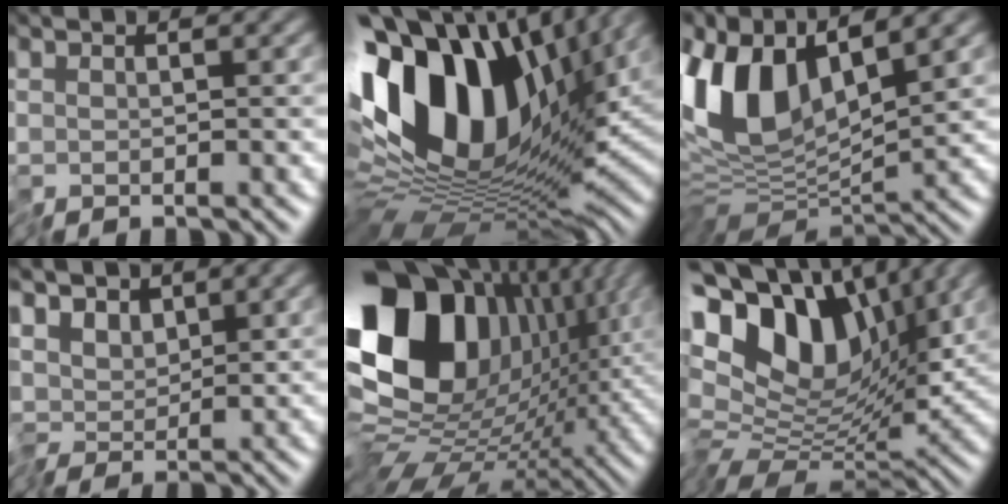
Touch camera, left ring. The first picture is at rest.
{"total": 17.6, "force": [4.5, 10.1, 13.7], "torque": [-0.267, 0.015, 0.069]}
{"total": 11.0, "force": [3.7, 5.3, 8.8], "torque": [-0.193, 0.014, 0.059]}
{"total": 2.8, "force": [0.7, 2.1, 1.7], "torque": [-0.039, -0.003, -0.003]}
{"total": 19.4, "force": [4.3, 13.0, 13.8], "torque": [-0.265, -0.024, 0.094]}
{"total": 12.4, "force": [5.2, 7.2, 8.7], "torque": [-0.160, 0.016, 0.090]}